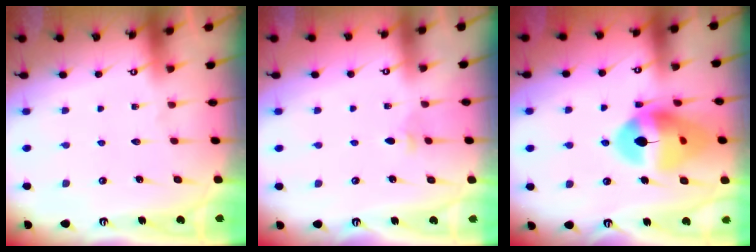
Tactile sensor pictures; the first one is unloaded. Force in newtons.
{"total": 3.6, "press": 3.5, "slide": 0.8}
{"total": 16.6, "press": 16.5, "slide": 2.0}